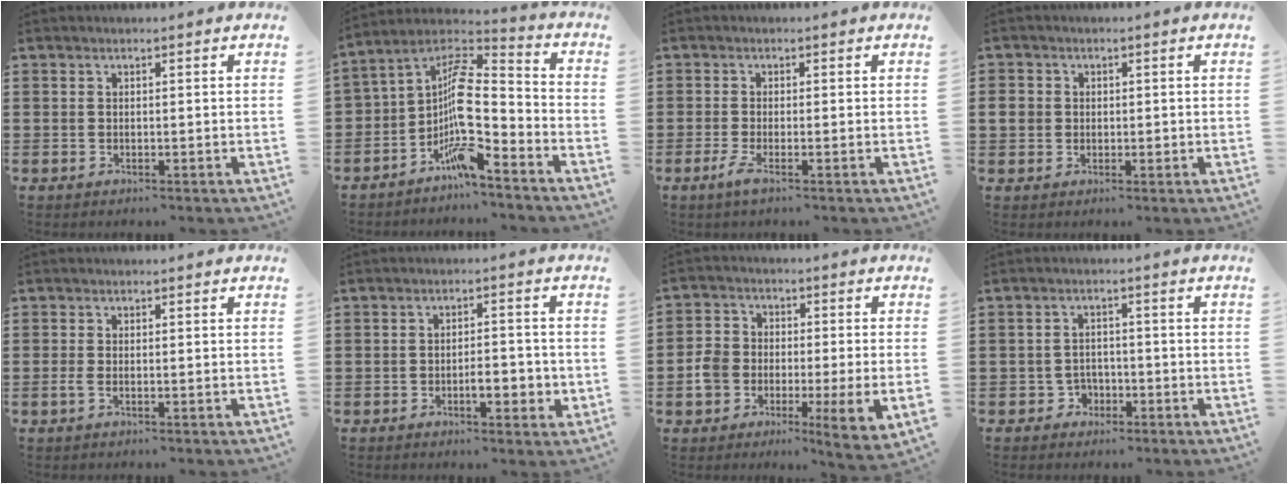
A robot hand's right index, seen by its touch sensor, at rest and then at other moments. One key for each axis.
{"total": 10.5, "fx": -5.1, "fy": 3.6, "fz": 8.4, "tx": -0.175, "ty": -0.005, "tz": -0.103}
{"total": 2.3, "fx": -1.1, "fy": 0.2, "fz": 2.0, "tx": -0.055, "ty": -0.014, "tz": -0.026}
{"total": 2.6, "fx": 0.0, "fy": 2.4, "fz": 1.0, "tx": -0.027, "ty": 0.008, "tz": -0.002}
{"total": 1.1, "fx": -0.3, "fy": 0.3, "fz": 1.0, "tx": -0.026, "ty": -0.005, "tz": -0.008}
{"total": 4.4, "fx": -1.4, "fy": 1.8, "fz": 3.8, "tx": -0.048, "ty": 0.002, "tz": -0.027}
{"total": 7.0, "fx": -2.3, "fy": 3.9, "fz": 5.3, "tx": -0.115, "ty": 0.001, "tz": -0.043}
{"total": 2.5, "fx": -1.6, "fy": 1.9, "fz": 0.5, "tx": -0.019, "ty": 0.002, "tz": -0.037}